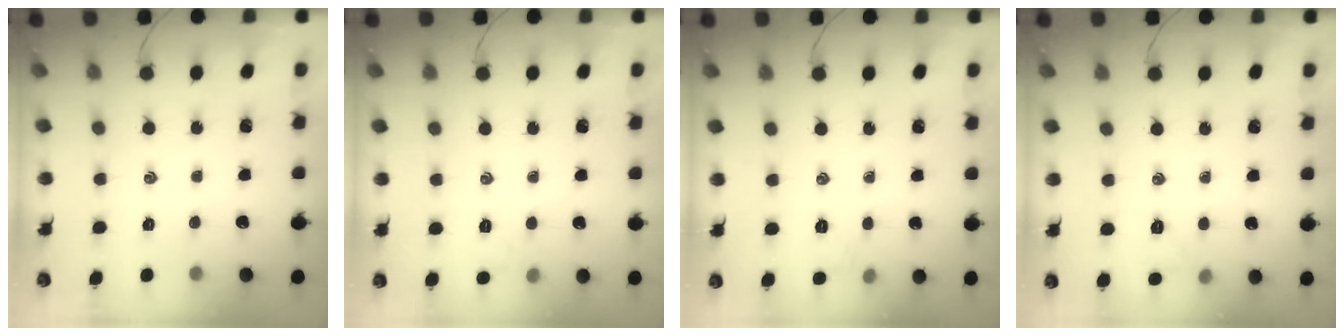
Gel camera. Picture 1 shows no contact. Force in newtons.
{"total": 4.5, "press": 4.3, "slide": 1.3}
{"total": 3.8, "press": 3.6, "slide": 1.2}
{"total": 4.8, "press": 4.7, "slide": 1.3}